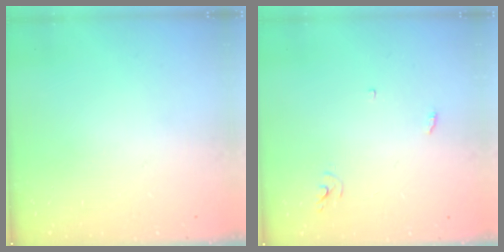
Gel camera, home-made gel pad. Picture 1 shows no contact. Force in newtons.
{"total": 3.0, "press": 3.0, "slide": 0.2}